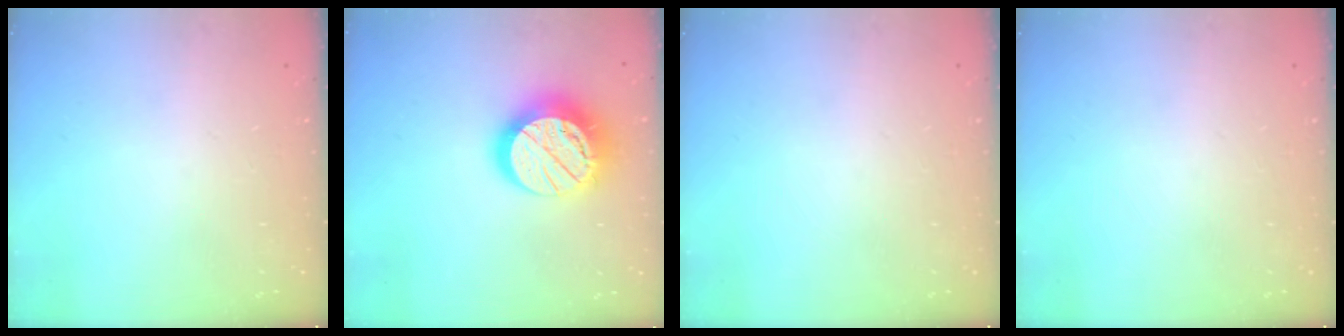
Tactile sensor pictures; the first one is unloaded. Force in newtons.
{"total": 17.5, "press": 17.4, "slide": 1.3}
{"total": 0.0}
{"total": 0.0}